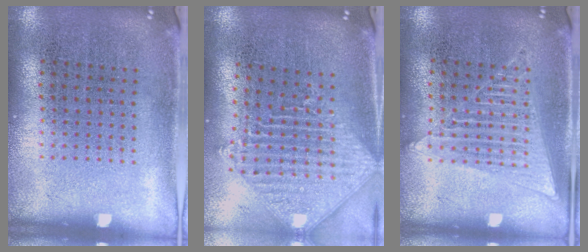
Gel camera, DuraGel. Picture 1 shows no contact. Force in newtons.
{"total": 2.3, "press": 1.8, "slide": 1.4}
{"total": 1.4, "press": 1.4, "slide": 0.3}